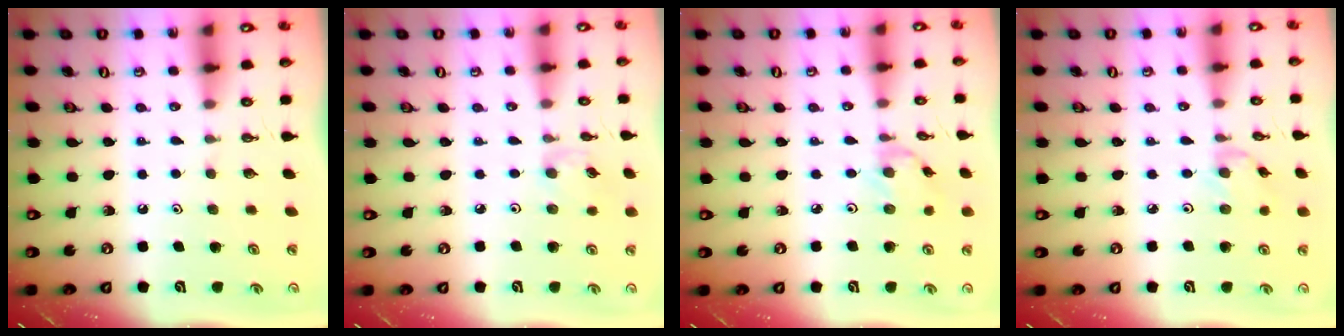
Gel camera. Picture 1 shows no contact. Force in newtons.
{"total": 2.5, "press": 2.5, "slide": 0.5}
{"total": 1.2, "press": 1.1, "slide": 0.3}
{"total": 0.7, "press": 0.6, "slide": 0.4}